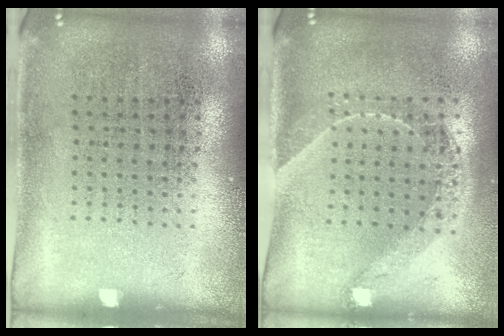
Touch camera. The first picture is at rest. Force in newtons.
{"total": 1.5, "press": 1.3, "slide": 0.8}